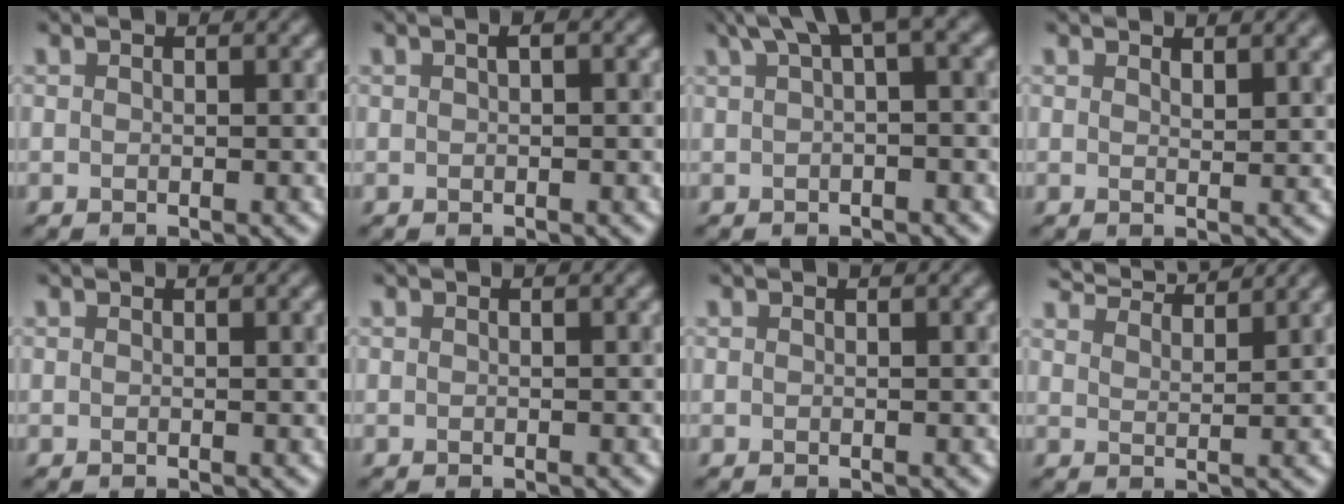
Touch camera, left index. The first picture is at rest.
{"total": 1.1, "force": [0.3, 0.2, 1.0], "torque": [-0.017, 0.006, 0.001]}
{"total": 4.8, "force": [2.1, 1.0, 4.2], "torque": [-0.051, 0.021, 0.031]}
{"total": 1.7, "force": [1.2, 0.4, 1.1], "torque": [-0.012, 0.003, 0.020]}
{"total": 1.0, "force": [0.1, 0.3, 1.0], "torque": [-0.011, 0.003, -0.002]}
{"total": 0.0}
{"total": 0.0}
{"total": 5.7, "force": [5.5, 0.6, 1.6], "torque": [-0.020, 0.011, 0.071]}